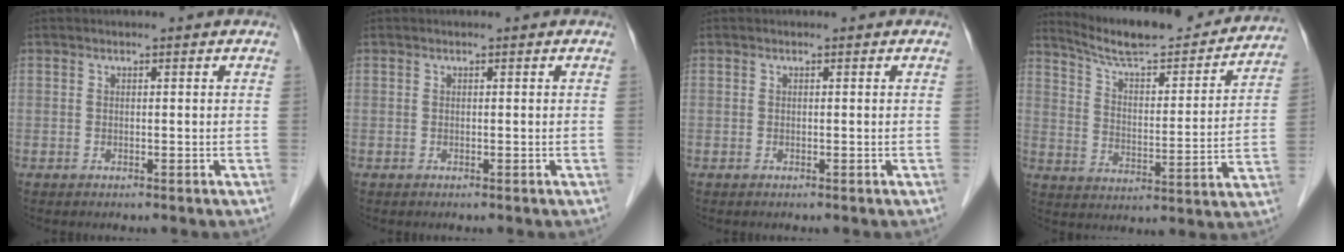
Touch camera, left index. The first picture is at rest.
{"total": 0.0}
{"total": 0.0}
{"total": 20.6, "force": [19.0, 2.6, 7.5], "torque": [-0.113, -0.022, 0.264]}